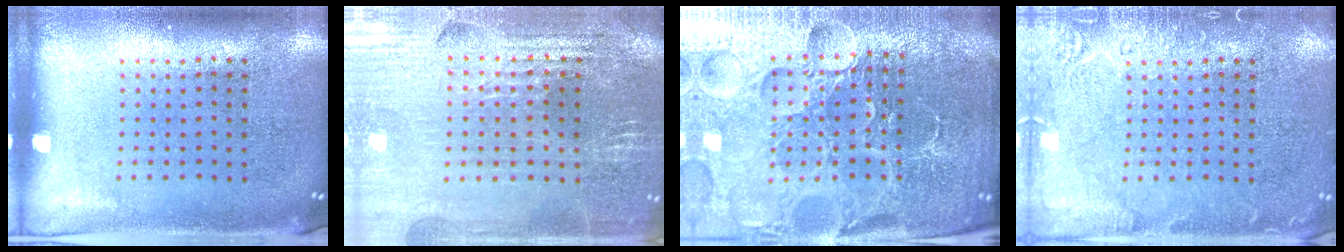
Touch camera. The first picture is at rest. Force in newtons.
{"total": 2.9, "press": 2.9, "slide": 0.5}
{"total": 6.8, "press": 5.9, "slide": 3.2}
{"total": 2.9, "press": 2.9, "slide": 0.4}